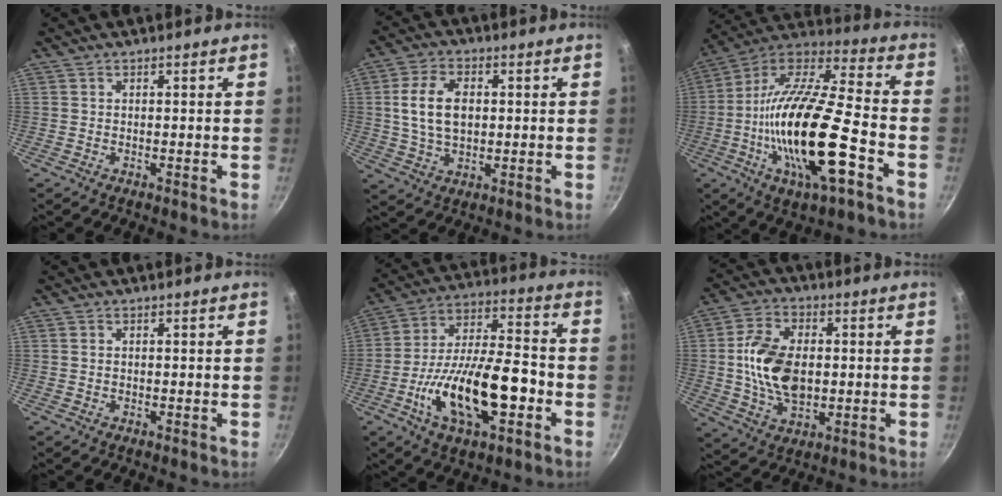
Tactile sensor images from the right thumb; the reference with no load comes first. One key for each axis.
{"total": 10.0, "fx": 1.2, "fy": 6.3, "fz": 7.7, "tx": -0.133, "ty": 0.006, "tz": 0.021}
{"total": 25.9, "fx": -7.3, "fy": 8.0, "fz": 23.5, "tx": -0.429, "ty": 0.018, "tz": -0.143}
{"total": 0.7, "fx": 0.1, "fy": 0.5, "fz": 0.3, "tx": -0.005, "ty": 0.003, "tz": 0.001}
{"total": 20.4, "fx": -6.2, "fy": 8.8, "fz": 17.3, "tx": -0.286, "ty": 0.040, "tz": -0.107}
{"total": 13.7, "fx": 0.2, "fy": 8.8, "fz": 10.5, "tx": -0.175, "ty": 0.006, "tz": 0.002}